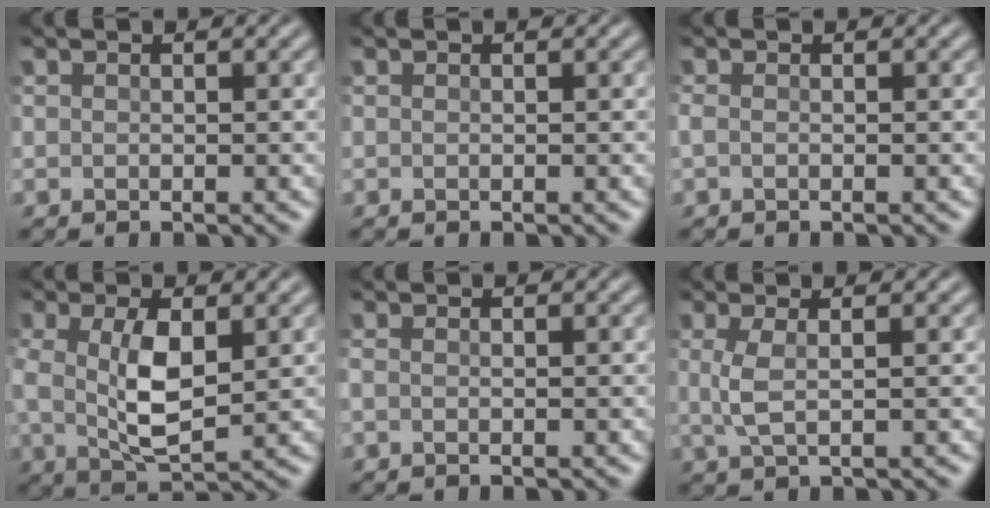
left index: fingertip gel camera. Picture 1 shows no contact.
{"total": 0.0}
{"total": 0.9, "force": [-0.2, 0.6, 0.7], "torque": [-0.015, 0.001, -0.003]}
{"total": 5.9, "force": [0.2, 2.8, 5.1], "torque": [-0.116, -0.004, 0.007]}
{"total": 0.7, "force": [-0.2, 0.3, 0.5], "torque": [-0.010, 0.001, -0.003]}
{"total": 2.2, "force": [0.1, 0.5, 2.2], "torque": [-0.053, 0.000, 0.001]}